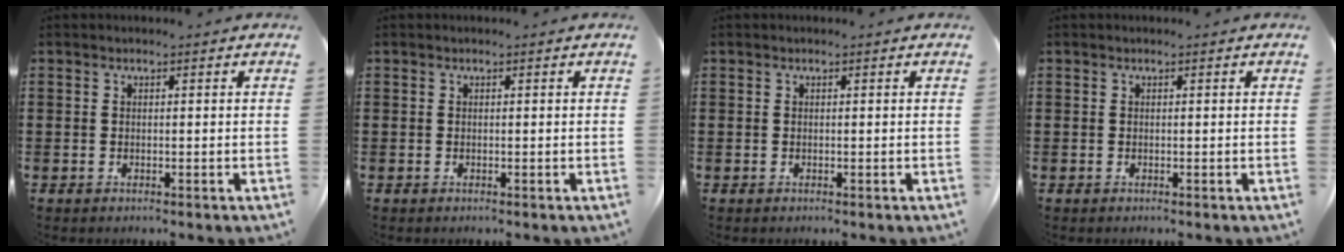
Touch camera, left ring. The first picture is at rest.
{"total": 0.0}
{"total": 0.0}
{"total": 0.0}